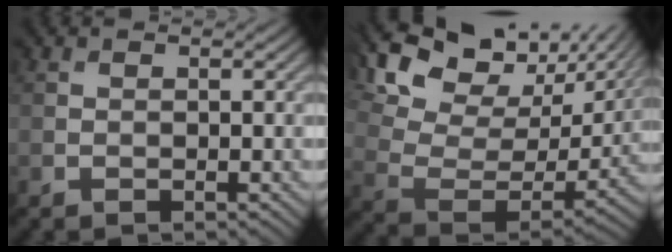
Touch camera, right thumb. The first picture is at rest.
{"total": 18.9, "force": [12.0, 8.6, 11.8], "torque": [-0.243, 0.035, 0.187]}